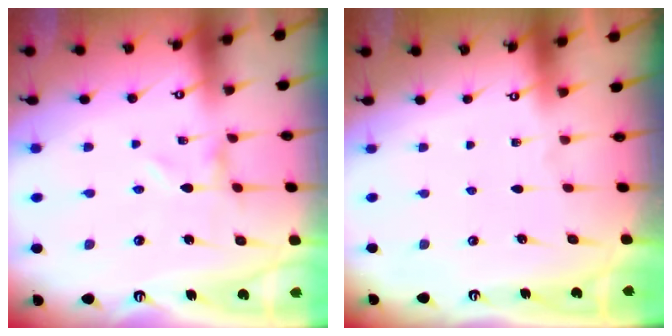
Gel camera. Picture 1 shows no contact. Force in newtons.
{"total": 0.0}